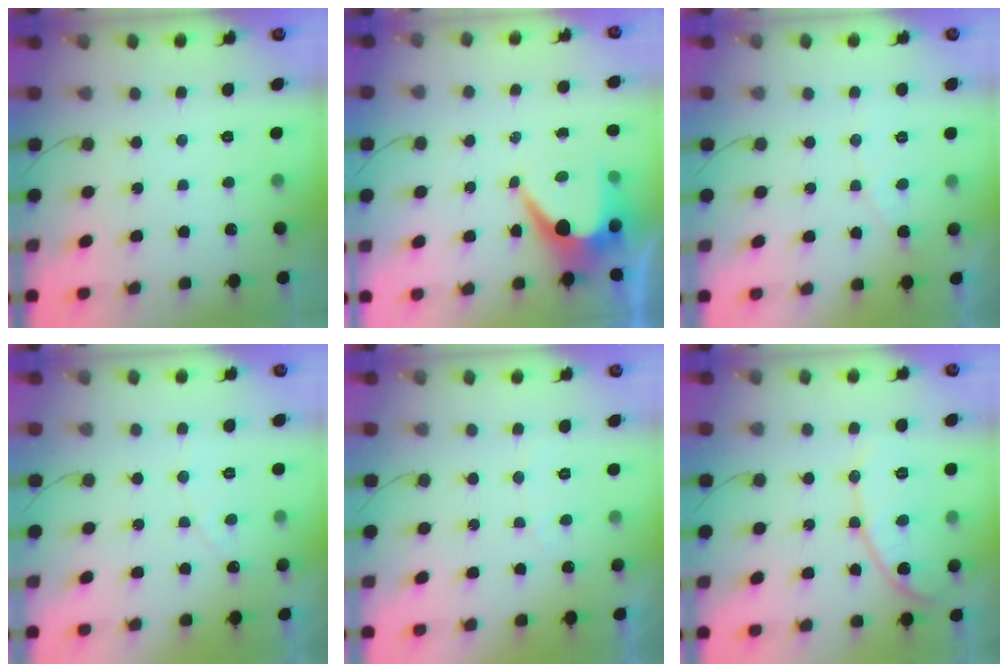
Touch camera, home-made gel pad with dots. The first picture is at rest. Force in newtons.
{"total": 8.0, "press": 8.0, "slide": 0.5}
{"total": 3.0, "press": 3.0, "slide": 0.2}
{"total": 2.8, "press": 2.8, "slide": 0.1}
{"total": 3.6, "press": 3.6, "slide": 0.2}
{"total": 11.0, "press": 11.0, "slide": 0.4}